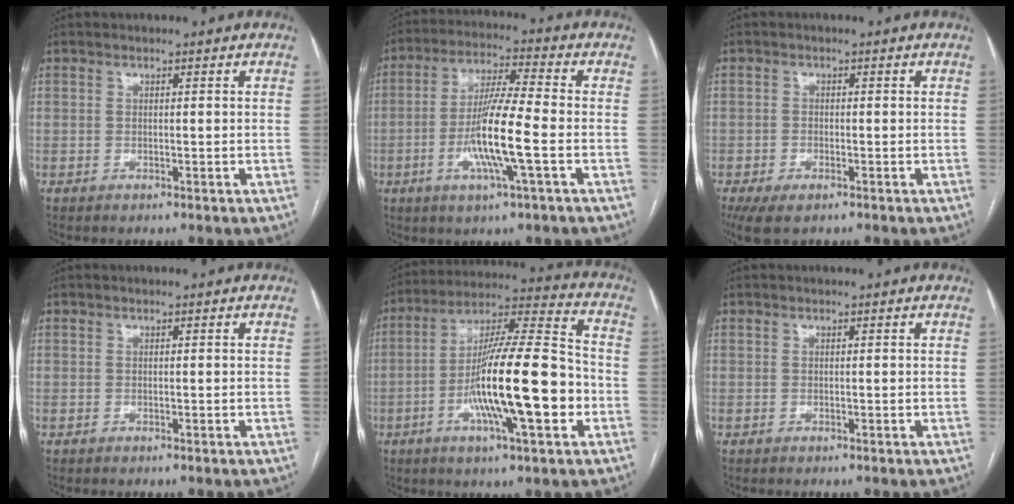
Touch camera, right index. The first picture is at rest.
{"total": 11.1, "force": [-2.9, 0.1, 10.8], "torque": [-0.210, -0.007, -0.061]}
{"total": 4.9, "force": [-3.1, 2.3, 3.0], "torque": [-0.060, -0.009, -0.049]}
{"total": 0.0}
{"total": 18.8, "force": [-4.7, 1.9, 18.0], "torque": [-0.316, 0.000, -0.080]}
{"total": 0.0}